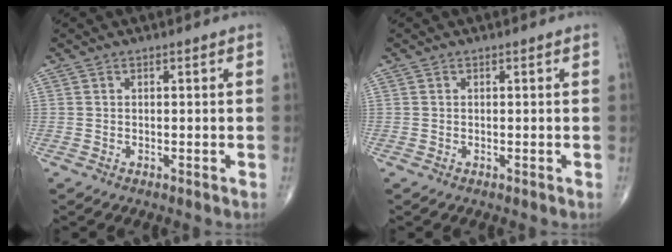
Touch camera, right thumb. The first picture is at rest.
{"total": 0.0}